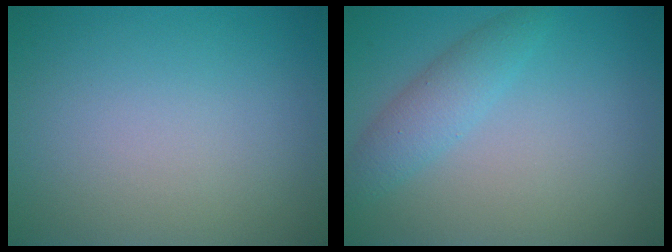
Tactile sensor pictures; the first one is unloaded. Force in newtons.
{"total": 2.7, "press": 2.7, "slide": 0.1}